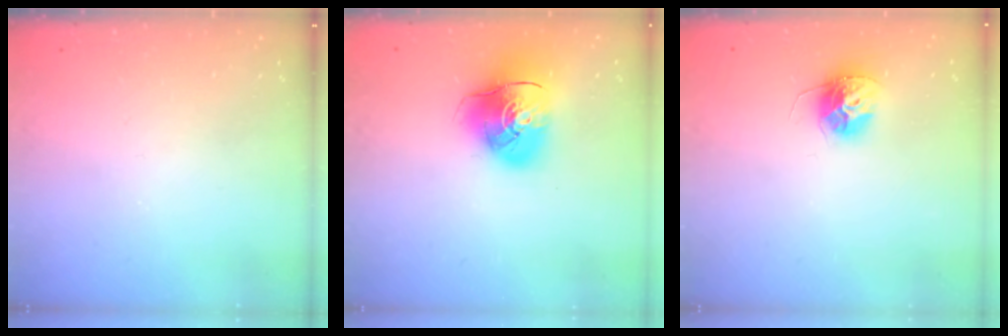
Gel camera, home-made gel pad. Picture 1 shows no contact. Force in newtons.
{"total": 13.0, "press": 12.9, "slide": 2.0}
{"total": 12.0, "press": 12.0, "slide": 1.0}